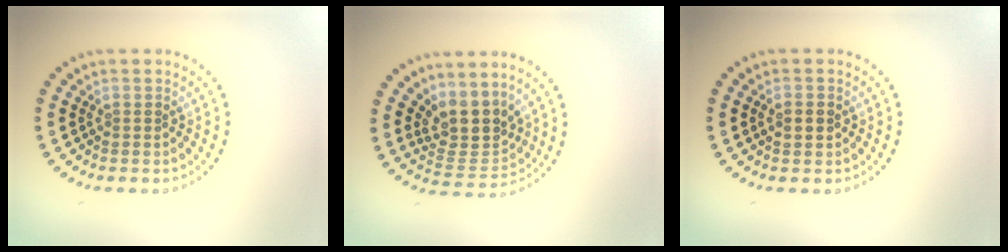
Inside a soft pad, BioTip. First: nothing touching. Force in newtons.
{"total": 3.9, "press": 3.1, "slide": 2.4}
{"total": 1.8, "press": 1.8, "slide": 0.1}